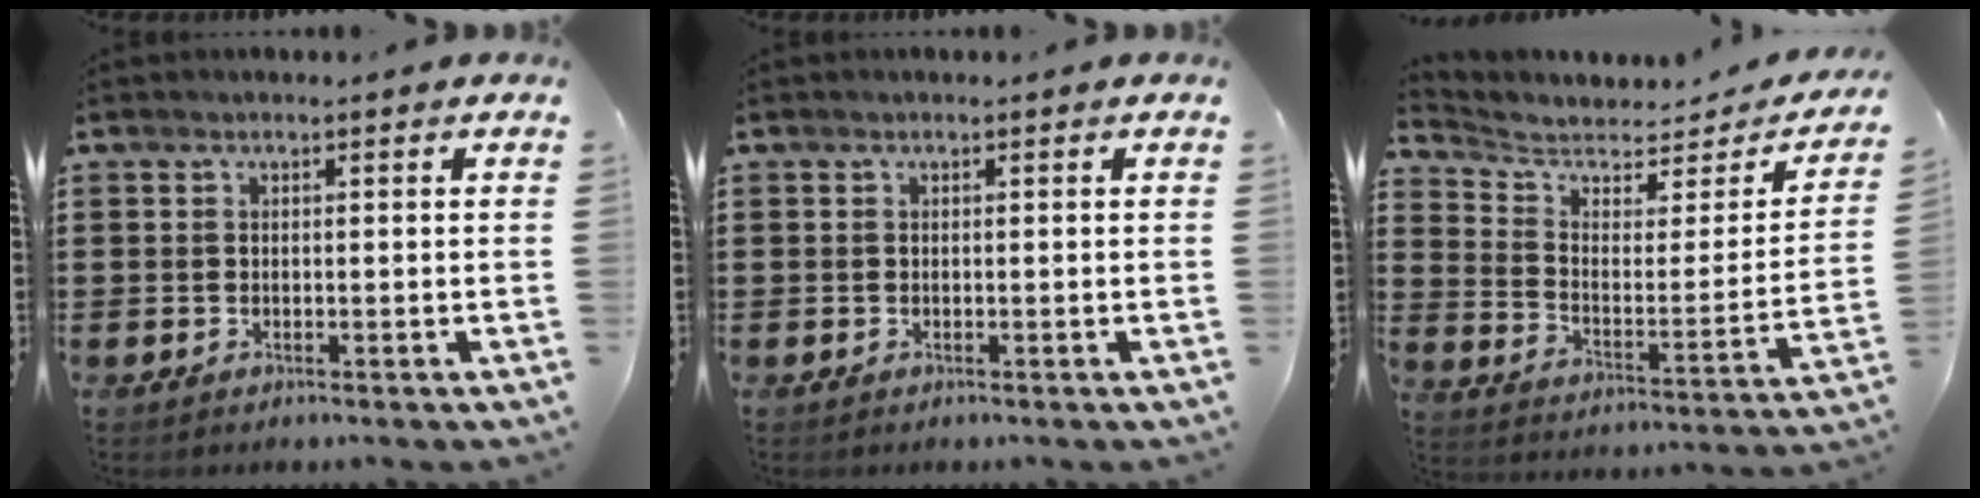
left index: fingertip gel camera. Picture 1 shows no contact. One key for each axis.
{"total": 0.0}
{"total": 5.1, "fx": 4.4, "fy": 1.9, "fz": 1.6, "tx": -0.061, "ty": -0.030, "tz": 0.073}